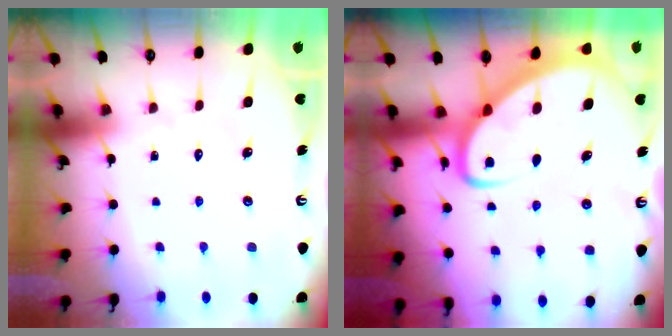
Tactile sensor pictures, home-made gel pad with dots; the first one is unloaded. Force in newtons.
{"total": 5.8, "press": 5.7, "slide": 0.7}